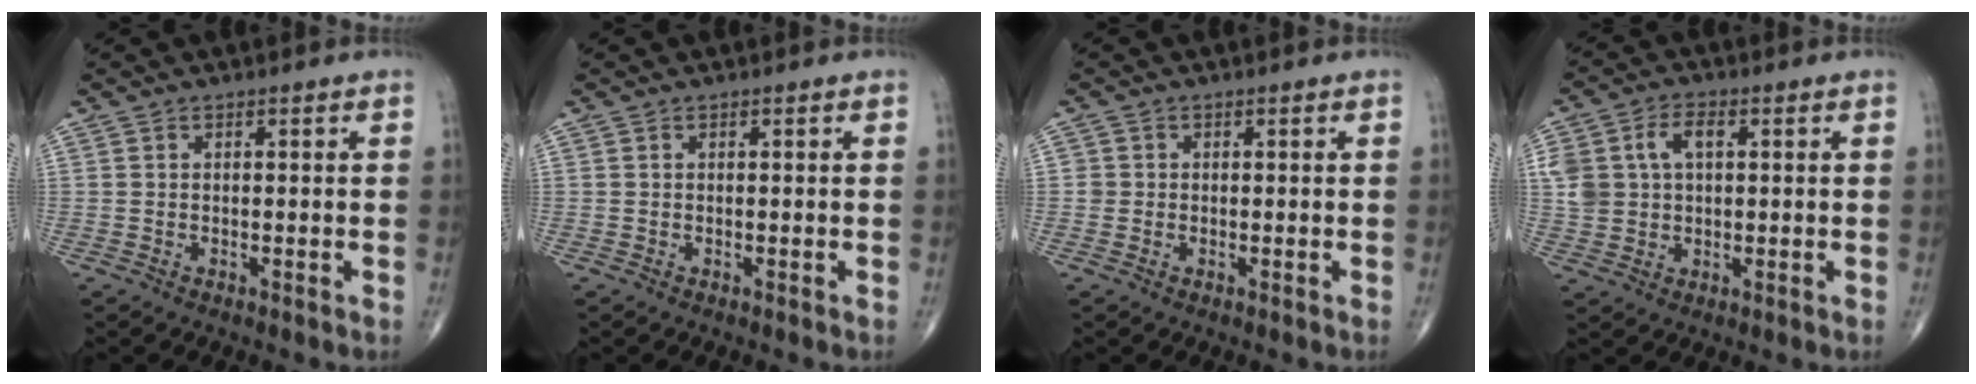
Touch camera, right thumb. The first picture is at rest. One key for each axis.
{"total": 0.0}
{"total": 1.3, "fx": 0.0, "fy": 1.3, "fz": 0.1, "tx": 0.007, "ty": 0.005, "tz": -0.003}
{"total": 9.4, "fx": 2.1, "fy": 6.4, "fz": 6.5, "tx": -0.130, "ty": 0.010, "tz": 0.045}